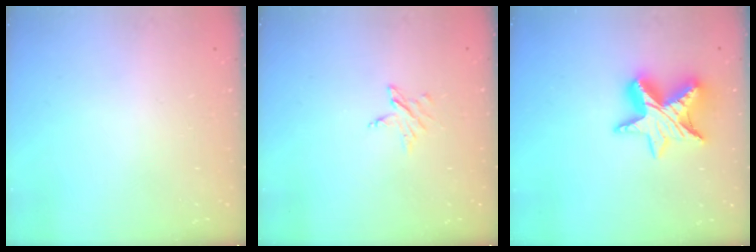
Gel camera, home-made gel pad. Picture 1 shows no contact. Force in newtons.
{"total": 3.0, "press": 3.0, "slide": 0.3}
{"total": 12.9, "press": 12.9, "slide": 0.9}